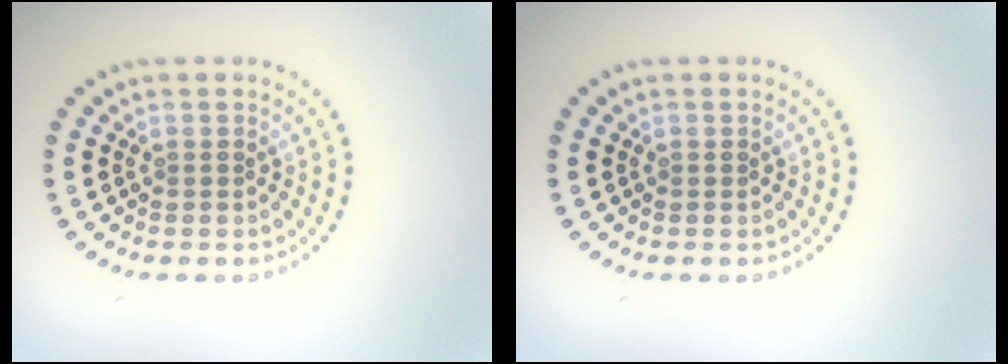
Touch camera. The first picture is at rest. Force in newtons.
{"total": 0.0}